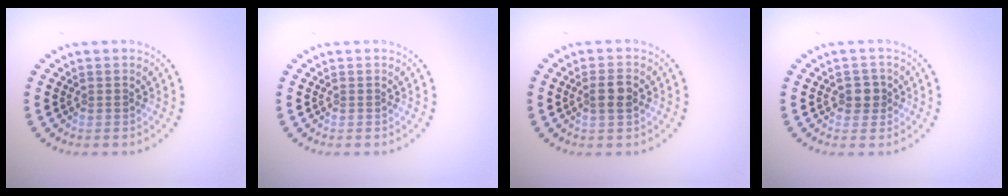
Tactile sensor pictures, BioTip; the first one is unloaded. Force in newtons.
{"total": 0.0}
{"total": 2.0, "press": 1.9, "slide": 0.6}
{"total": 1.6, "press": 1.5, "slide": 0.7}